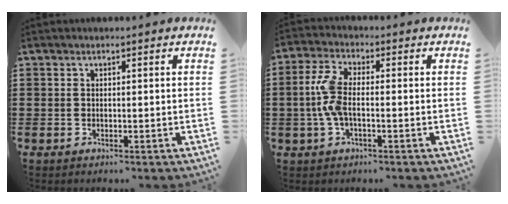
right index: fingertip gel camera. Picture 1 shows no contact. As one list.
[{"total": 6.6, "force": [-0.6, 2.9, 5.9], "torque": [-0.149, -0.005, -0.021]}]